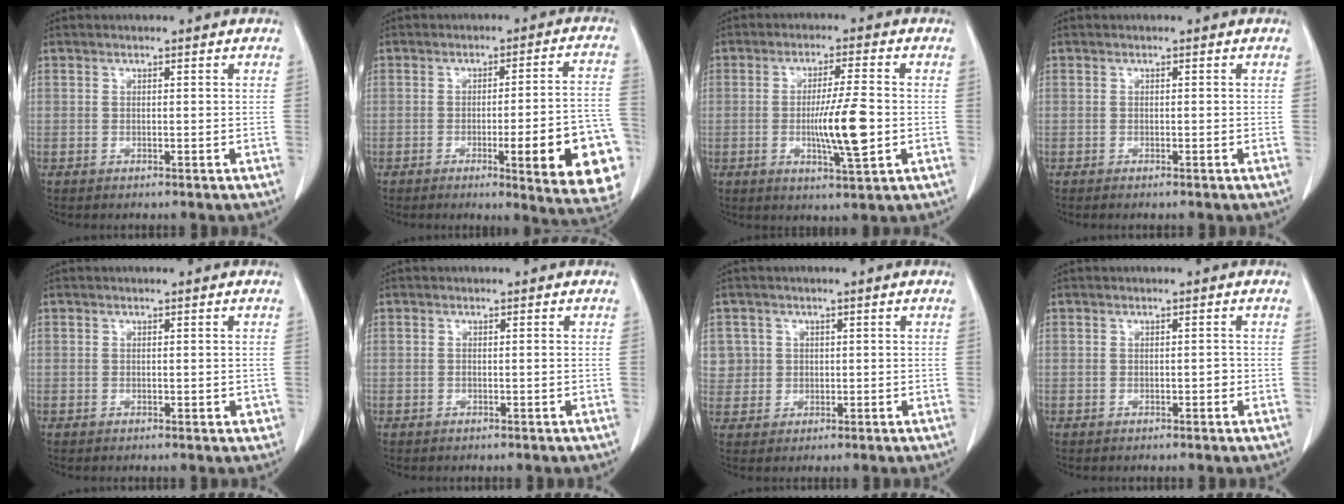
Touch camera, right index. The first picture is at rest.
{"total": 16.4, "force": [-5.4, 1.7, 15.4], "torque": [-0.108, 0.014, -0.055]}
{"total": 8.5, "force": [-1.4, 0.3, 8.4], "torque": [-0.146, -0.012, -0.024]}
{"total": 0.5, "force": [-0.4, 0.0, 0.3], "torque": [-0.012, -0.002, -0.006]}
{"total": 1.4, "force": [-0.2, 0.6, 1.2], "torque": [-0.014, 0.001, 0.002]}
{"total": 0.6, "force": [-0.1, -0.1, 0.5], "torque": [-0.011, 0.001, 0.000]}
{"total": 3.8, "force": [1.0, 3.6, -0.2], "torque": [0.023, 0.005, 0.020]}
{"total": 0.7, "force": [-0.2, 0.3, 0.6], "torque": [-0.010, 0.001, -0.003]}